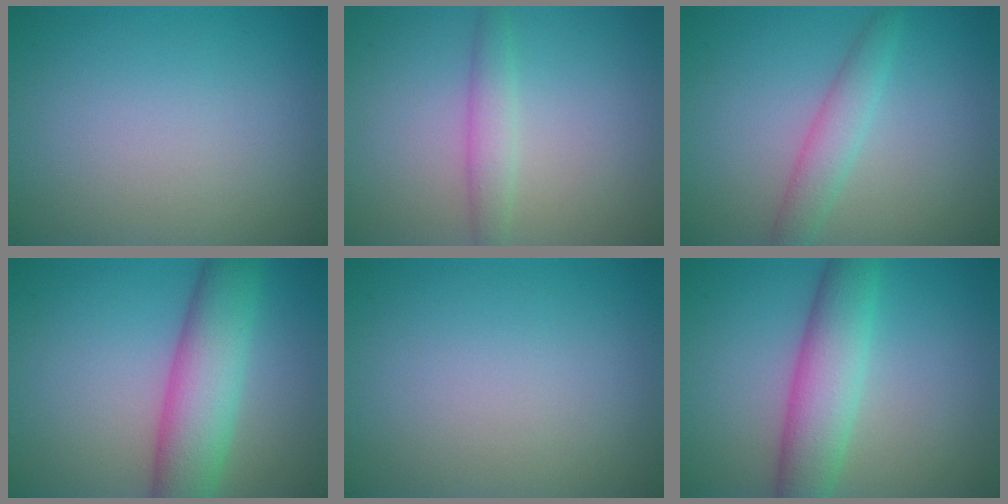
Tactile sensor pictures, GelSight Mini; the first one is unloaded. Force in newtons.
{"total": 2.2, "press": 2.2, "slide": 0.1}
{"total": 2.6, "press": 2.6, "slide": 0.1}
{"total": 7.1, "press": 7.1, "slide": 0.2}
{"total": 0.0}
{"total": 5.8, "press": 5.8, "slide": 0.1}